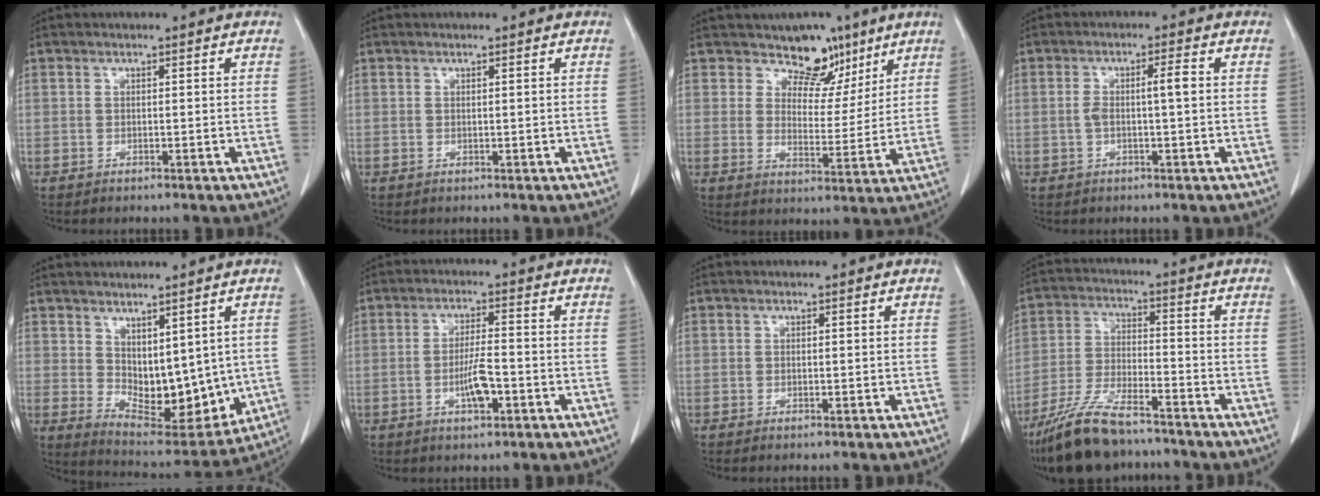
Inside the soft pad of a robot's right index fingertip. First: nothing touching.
{"total": 0.0}
{"total": 7.2, "force": [5.5, 4.3, 1.9], "torque": [-0.012, -0.005, 0.085]}
{"total": 3.7, "force": [0.0, 0.3, 3.7], "torque": [-0.071, 0.012, 0.003]}
{"total": 11.8, "force": [1.1, 6.3, 9.9], "torque": [-0.132, -0.013, 0.045]}
{"total": 4.9, "force": [-1.7, 1.0, 4.5], "torque": [-0.084, 0.000, -0.029]}
{"total": 0.0}
{"total": 12.6, "force": [-10.2, 2.9, 6.9], "torque": [-0.140, -0.020, -0.186]}